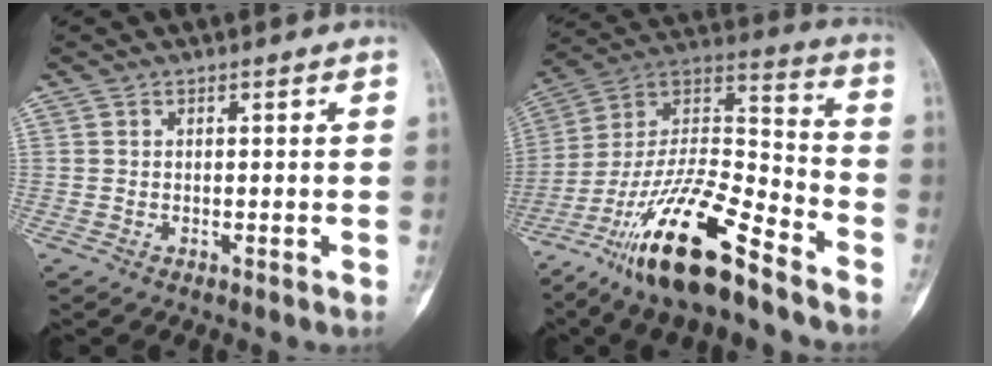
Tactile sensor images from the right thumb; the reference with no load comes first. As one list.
[{"total": 21.7, "force": [-14.6, 5.5, 15.1], "torque": [-0.298, 0.069, -0.264]}]